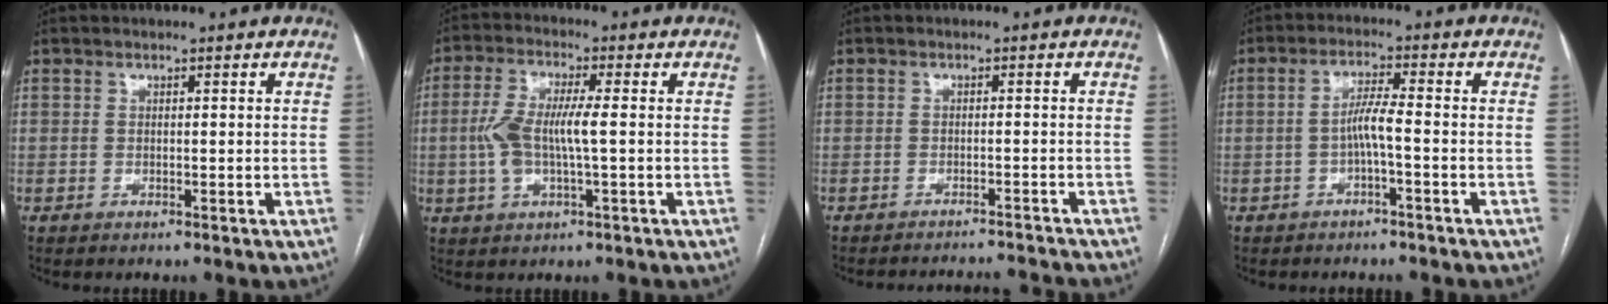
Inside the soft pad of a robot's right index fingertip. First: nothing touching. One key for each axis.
{"total": 7.7, "fx": -0.4, "fy": 1.7, "fz": 7.5, "tx": -0.165, "ty": 0.012, "tz": -0.006}
{"total": 6.9, "fx": -6.9, "fy": -0.6, "fz": 0.3, "tx": -0.002, "ty": 0.007, "tz": -0.090}
{"total": 3.7, "fx": -1.3, "fy": 0.0, "fz": 3.5, "tx": -0.066, "ty": 0.010, "tz": -0.023}